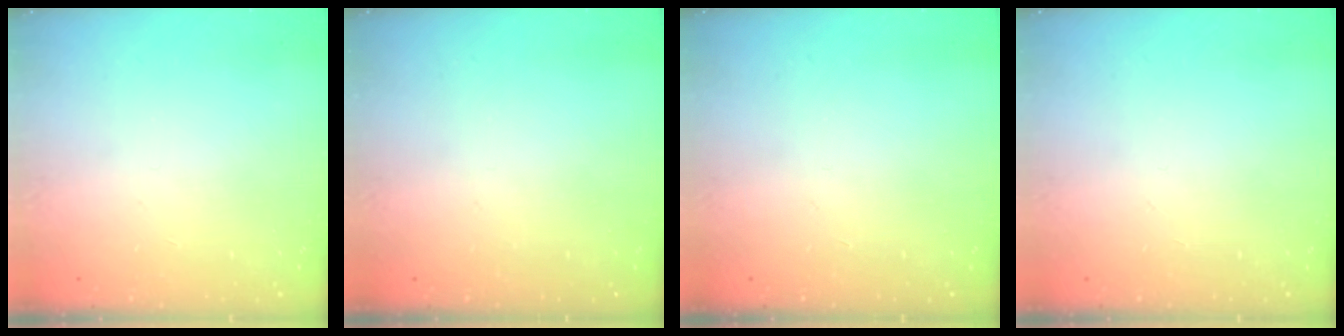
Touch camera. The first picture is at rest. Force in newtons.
{"total": 0.0}
{"total": 0.0}
{"total": 0.0}